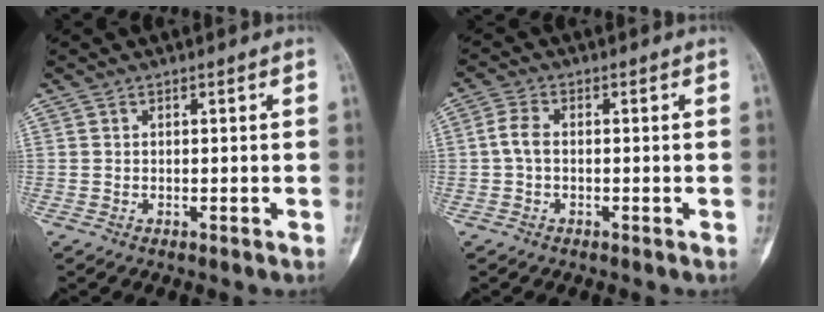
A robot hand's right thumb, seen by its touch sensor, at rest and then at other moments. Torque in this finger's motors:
{"motor_torque": [0.78, 0.41, 0.29, -0.17, 0.08]}